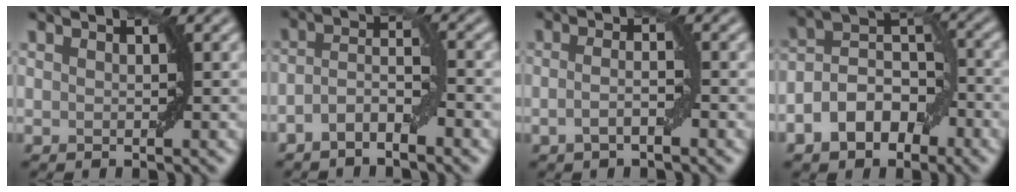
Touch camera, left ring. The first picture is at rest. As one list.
[{"total": 3.5, "force": [-2.0, 1.1, 2.6], "torque": [-0.049, 0.011, -0.041]}, {"total": 2.1, "force": [-0.7, 0.5, 1.9], "torque": [-0.037, 0.002, -0.017]}, {"total": 6.6, "force": [-3.0, 4.0, 4.3], "torque": [-0.070, 0.008, -0.064]}]